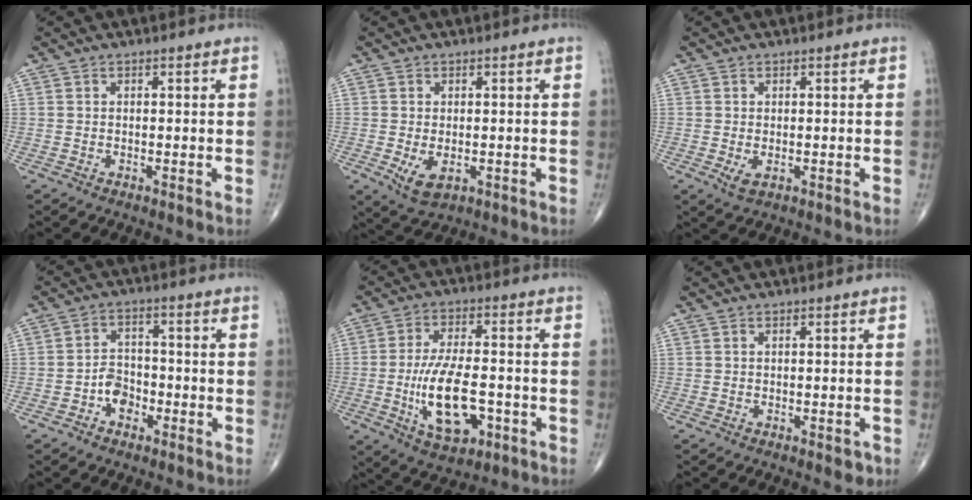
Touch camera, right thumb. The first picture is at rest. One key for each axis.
{"total": 4.7, "fx": -1.1, "fy": 2.7, "fz": 3.7, "tx": -0.064, "ty": -0.012, "tz": -0.009}
{"total": 2.3, "fx": -0.5, "fy": 1.2, "fz": 1.9, "tx": -0.033, "ty": -0.005, "tz": -0.004}
{"total": 4.9, "fx": -2.2, "fy": 3.6, "fz": 2.5, "tx": -0.020, "ty": 0.024, "tz": -0.043}
{"total": 13.6, "fx": -3.4, "fy": 6.3, "fz": 11.6, "tx": -0.201, "ty": 0.008, "tz": -0.048}
{"total": 2.5, "fx": -1.1, "fy": 1.3, "fz": 1.8, "tx": -0.009, "ty": 0.007, "tz": -0.009}